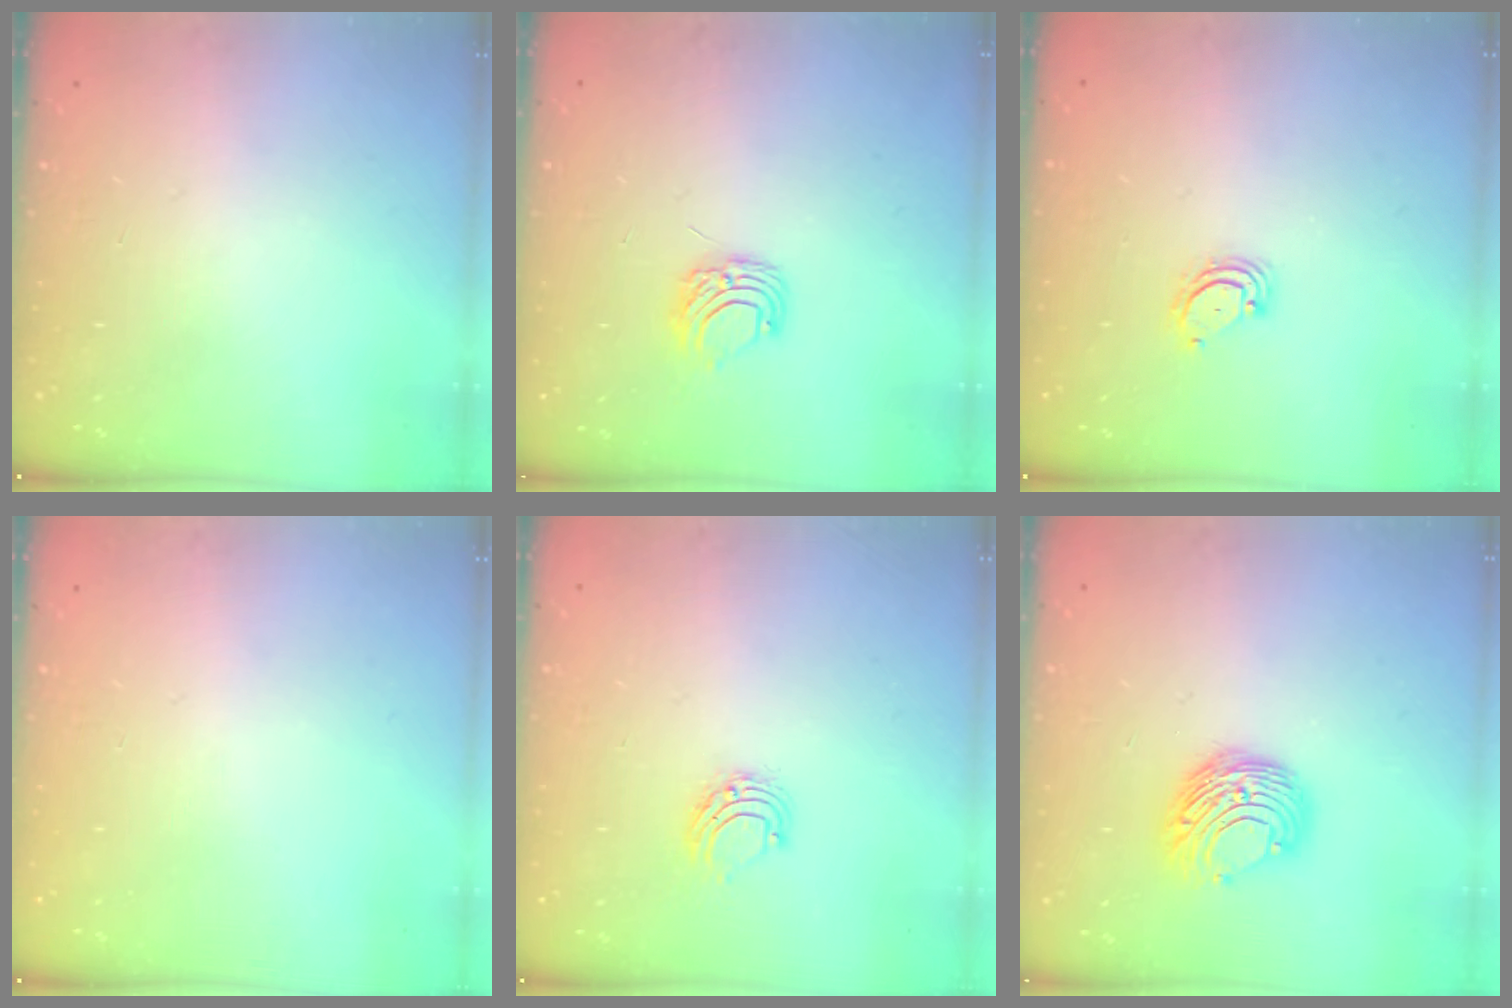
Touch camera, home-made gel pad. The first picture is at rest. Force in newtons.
{"total": 6.6, "press": 6.6, "slide": 0.5}
{"total": 3.2, "press": 3.2, "slide": 0.3}
{"total": 0.0}
{"total": 5.5, "press": 5.4, "slide": 0.6}
{"total": 9.1, "press": 9.1, "slide": 0.4}